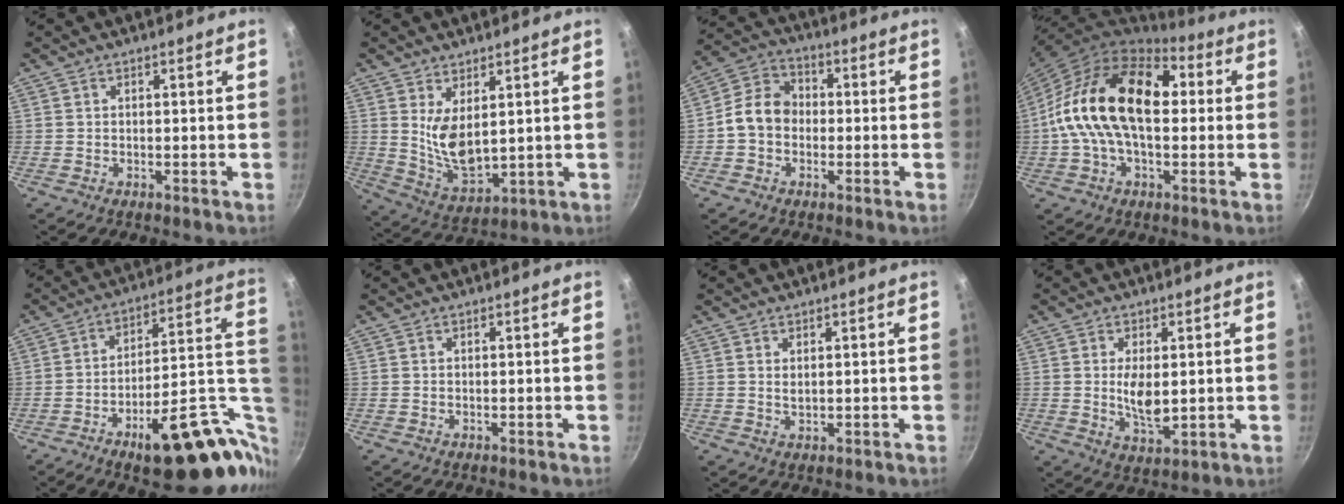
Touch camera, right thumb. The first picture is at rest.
{"total": 9.0, "force": [2.7, 4.5, 7.3], "torque": [-0.117, -0.037, 0.067]}
{"total": 8.6, "force": [-1.0, 7.0, 5.0], "torque": [-0.063, 0.026, -0.039]}
{"total": 21.9, "force": [1.7, 13.3, 17.2], "torque": [-0.278, 0.037, 0.010]}
{"total": 25.1, "force": [-7.9, 10.3, 21.5], "torque": [-0.243, 0.032, -0.102]}
{"total": 0.0}
{"total": 1.5, "force": [0.6, 0.8, 1.1], "torque": [-0.020, -0.004, 0.012]}
{"total": 6.9, "force": [0.6, 3.4, 6.0], "torque": [-0.102, -0.013, 0.017]}